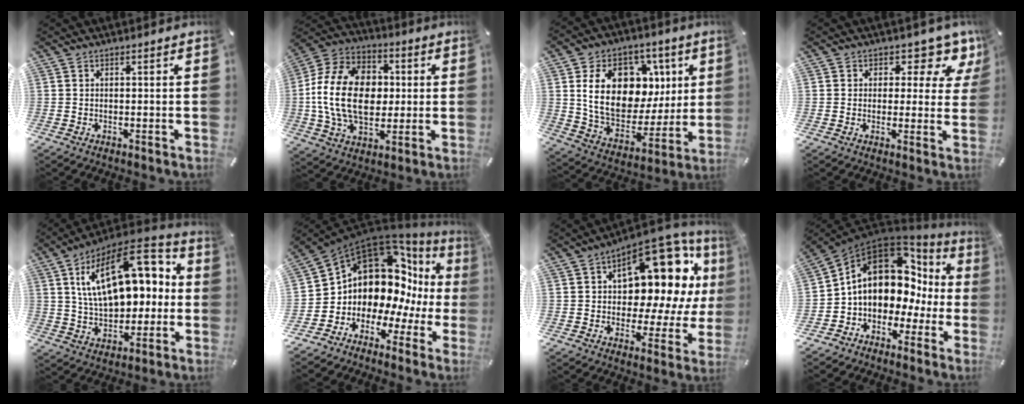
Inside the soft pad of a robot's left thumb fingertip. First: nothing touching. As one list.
[{"total": 18.8, "force": [-0.3, 13.7, 12.9], "torque": [-0.271, 0.016, -0.008]}, {"total": 20.0, "force": [5.3, 14.8, 12.3], "torque": [-0.219, -0.016, 0.100]}, {"total": 7.0, "force": [4.1, 4.5, 3.6], "torque": [-0.042, -0.031, 0.065]}, {"total": 22.2, "force": [6.5, 13.4, 16.5], "torque": [-0.278, -0.018, 0.110]}, {"total": 15.2, "force": [5.3, 11.5, 8.4], "torque": [-0.151, -0.078, 0.104]}, {"total": 18.2, "force": [8.8, 9.9, 12.5], "torque": [-0.154, -0.083, 0.142]}, {"total": 14.0, "force": [2.8, 10.6, 8.6], "torque": [-0.139, -0.024, 0.046]}]